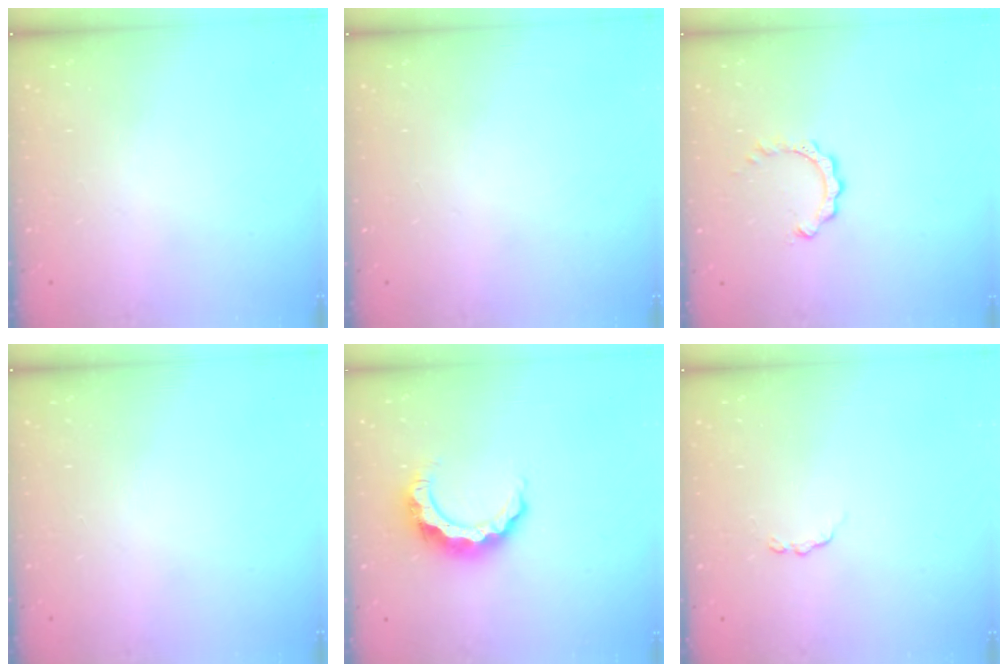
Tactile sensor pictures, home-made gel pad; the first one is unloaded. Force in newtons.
{"total": 0.0}
{"total": 5.8, "press": 5.8, "slide": 0.5}
{"total": 0.0}
{"total": 8.5, "press": 8.5, "slide": 0.4}
{"total": 3.0, "press": 3.0, "slide": 0.4}